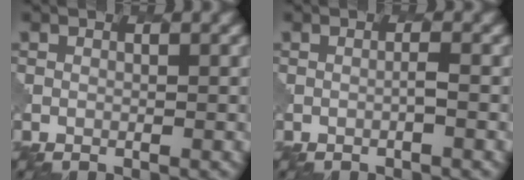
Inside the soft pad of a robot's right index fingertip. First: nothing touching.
{"total": 0.6, "force": [-0.1, 0.0, 0.6], "torque": [-0.007, 0.006, -0.005]}